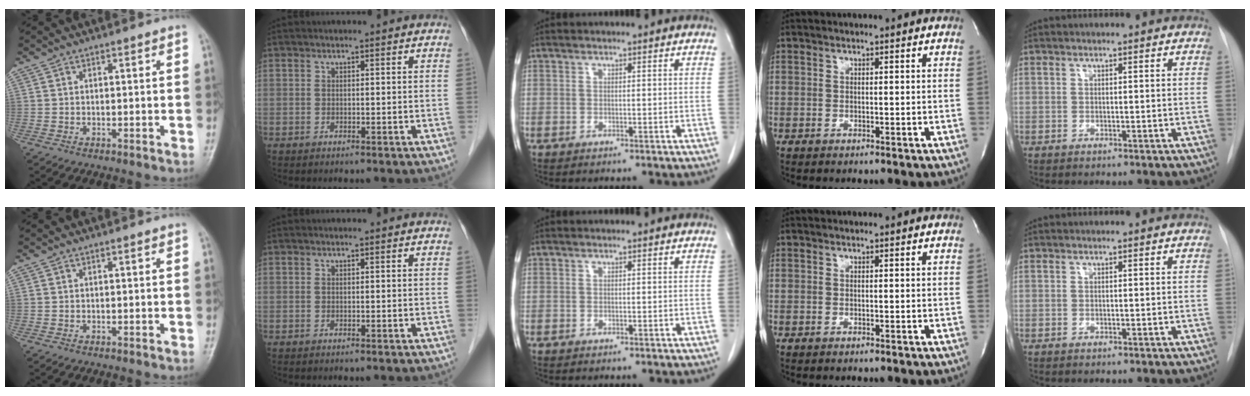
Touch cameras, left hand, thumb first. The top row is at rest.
{}